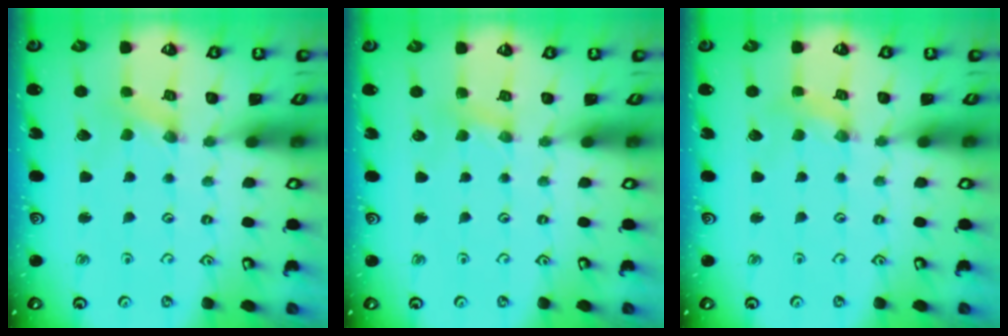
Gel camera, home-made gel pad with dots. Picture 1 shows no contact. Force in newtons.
{"total": 2.5, "press": 2.5, "slide": 0.4}
{"total": 2.1, "press": 2.1, "slide": 0.4}